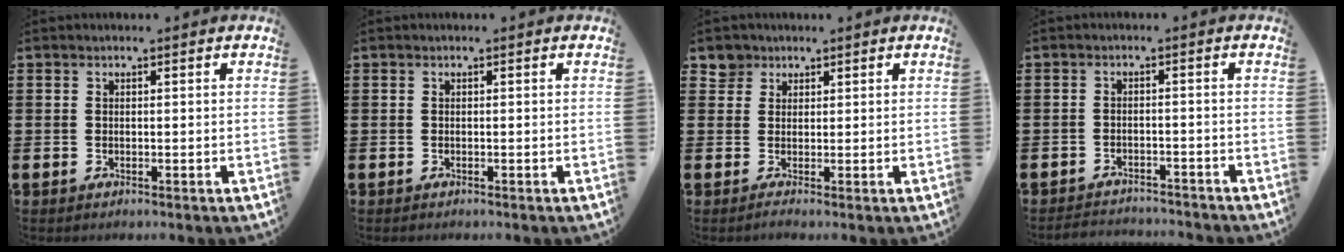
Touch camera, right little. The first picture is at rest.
{"total": 0.0}
{"total": 2.5, "force": [1.6, 1.9, 0.1], "torque": [0.003, -0.003, 0.026]}
{"total": 2.1, "force": [-2.1, 0.0, -0.1], "torque": [-0.004, 0.002, -0.047]}